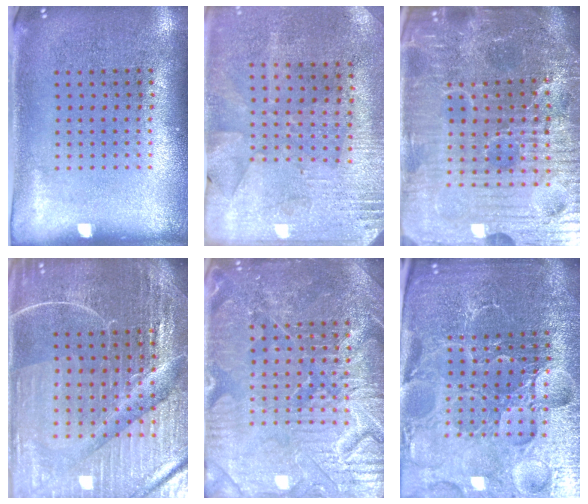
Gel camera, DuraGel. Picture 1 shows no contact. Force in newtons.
{"total": 2.7, "press": 2.4, "slide": 1.3}
{"total": 7.2, "press": 6.5, "slide": 3.2}
{"total": 5.8, "press": 5.3, "slide": 2.4}
{"total": 4.6, "press": 4.6, "slide": 0.5}
{"total": 5.7, "press": 5.3, "slide": 2.2}